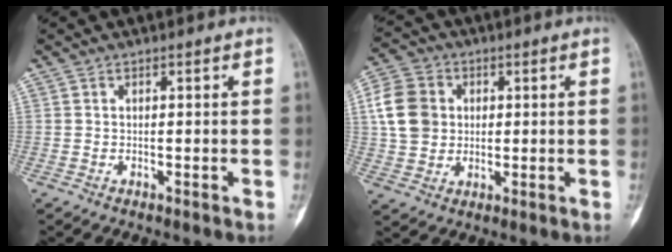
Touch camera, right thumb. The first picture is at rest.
{"total": 10.2, "force": [1.6, 8.5, 5.3], "torque": [-0.084, 0.005, 0.025]}